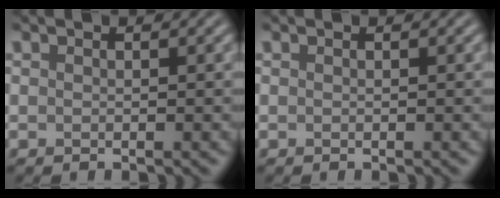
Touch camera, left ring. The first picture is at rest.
{"total": 0.0}